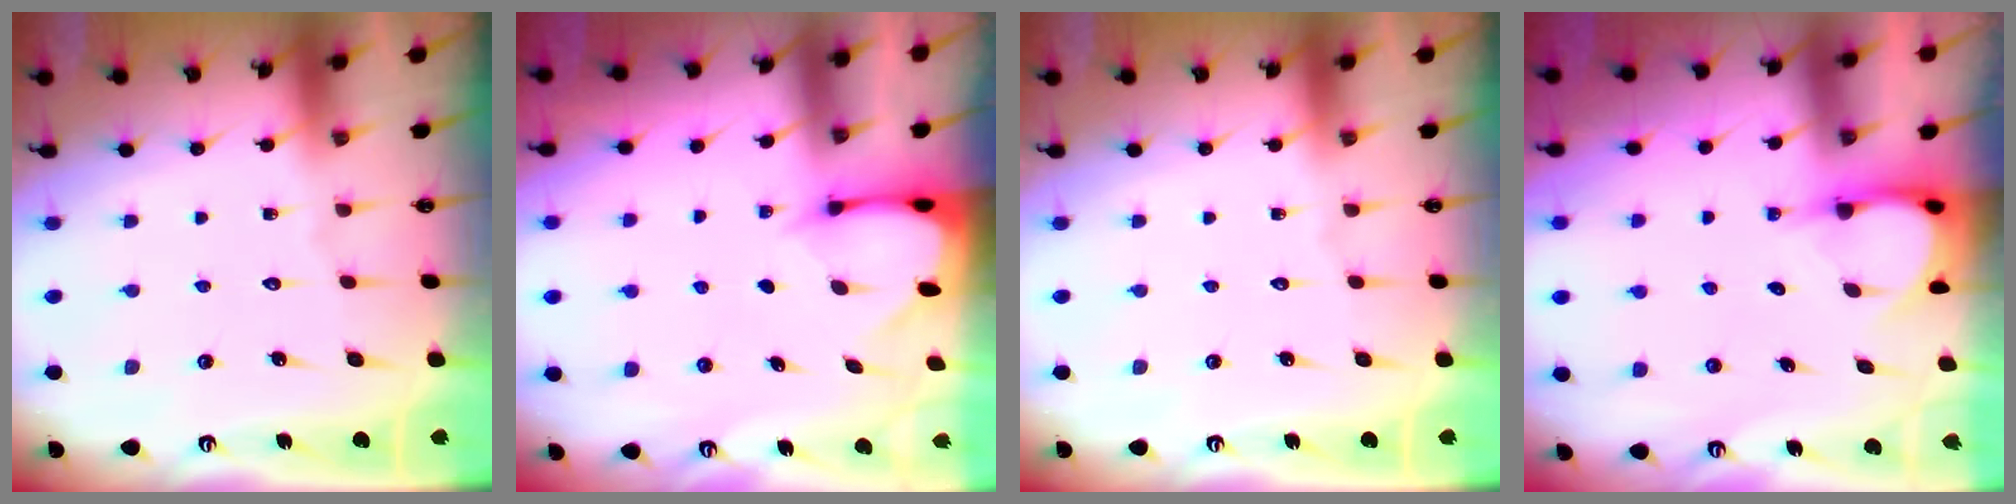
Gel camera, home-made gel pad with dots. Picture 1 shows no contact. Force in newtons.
{"total": 2.4, "press": 2.4, "slide": 0.3}
{"total": 0.0}
{"total": 3.9, "press": 3.9, "slide": 0.2}